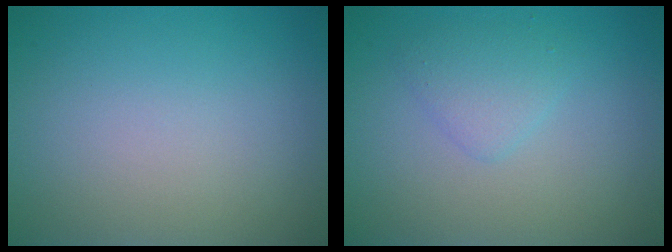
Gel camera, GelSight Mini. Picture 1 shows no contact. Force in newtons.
{"total": 1.8, "press": 1.8, "slide": 0.1}